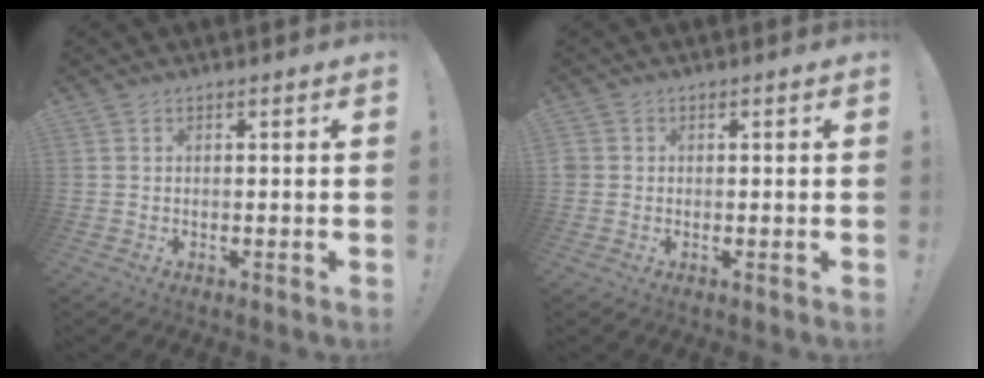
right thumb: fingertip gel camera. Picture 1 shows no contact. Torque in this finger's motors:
{"motor_torque": [-0.04, 0.04, 0.10, -0.09, 0.00]}